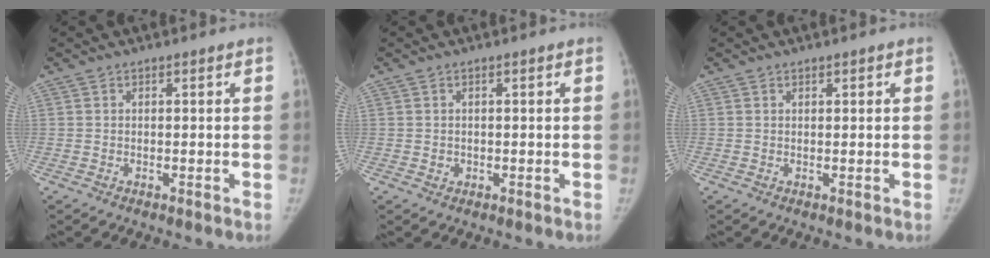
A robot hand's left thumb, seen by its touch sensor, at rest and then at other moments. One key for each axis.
{"total": 0.9, "fx": 0.0, "fy": 0.9, "fz": 0.4, "tx": -0.003, "ty": 0.001, "tz": 0.003}
{"total": 0.6, "fx": 0.4, "fy": 0.3, "fz": 0.4, "tx": -0.001, "ty": -0.001, "tz": 0.006}